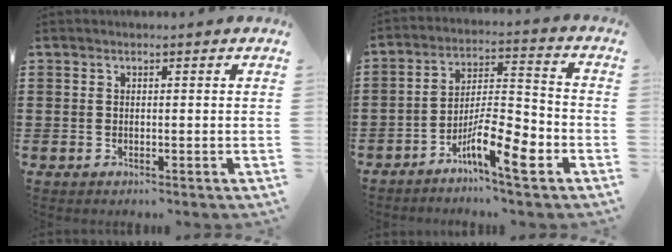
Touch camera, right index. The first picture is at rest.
{"total": 9.5, "force": [-5.7, 2.3, 7.2], "torque": [-0.134, 0.006, -0.104]}